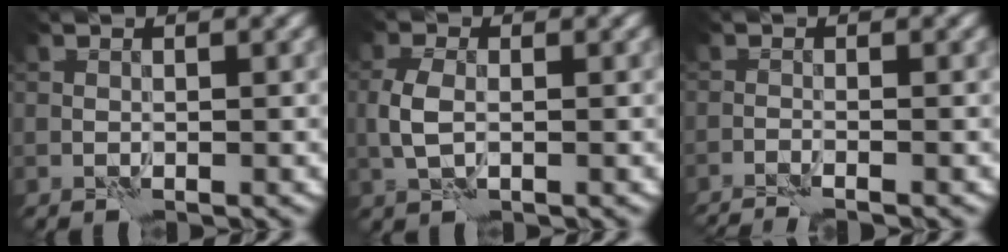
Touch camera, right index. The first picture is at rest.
{"total": 2.5, "force": [0.0, 1.4, 2.1], "torque": [-0.051, 0.001, -0.002]}
{"total": 3.0, "force": [-2.8, 0.1, 1.2], "torque": [-0.025, -0.004, -0.047]}